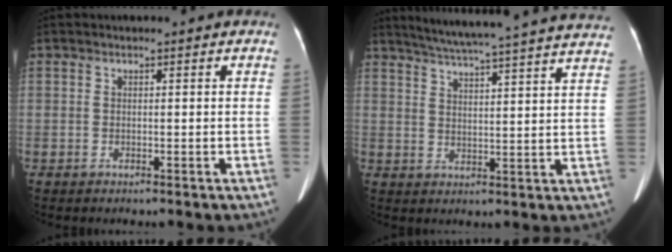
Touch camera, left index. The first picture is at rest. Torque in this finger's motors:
{"motor_torque": [-0.15, -1.65, -0.09, 0.03]}